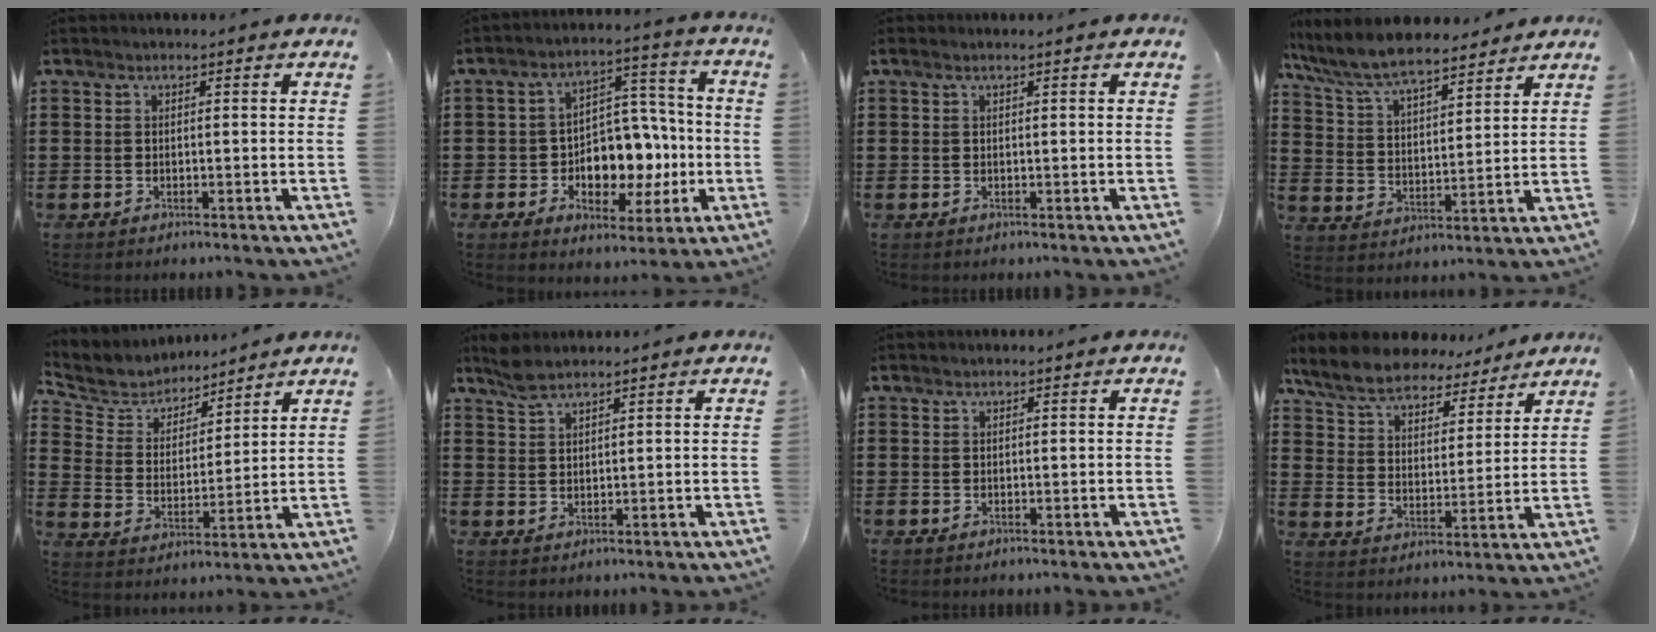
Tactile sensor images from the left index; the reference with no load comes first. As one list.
[{"total": 8.3, "force": [-1.0, 6.8, 4.6], "torque": [-0.083, 0.009, -0.012]}, {"total": 0.9, "force": [0.4, 0.0, 0.8], "torque": [-0.015, 0.000, 0.008]}, {"total": 8.3, "force": [7.5, 1.6, 3.2], "torque": [-0.093, -0.032, 0.134]}, {"total": 5.7, "force": [5.4, 1.8, 0.0], "torque": [-0.037, -0.031, 0.092]}, {"total": 2.9, "force": [2.4, 0.8, 1.4], "torque": [-0.033, 0.002, 0.046]}, {"total": 0.0}, {"total": 8.4, "force": [7.7, 2.3, 2.4], "torque": [-0.084, -0.037, 0.140]}]